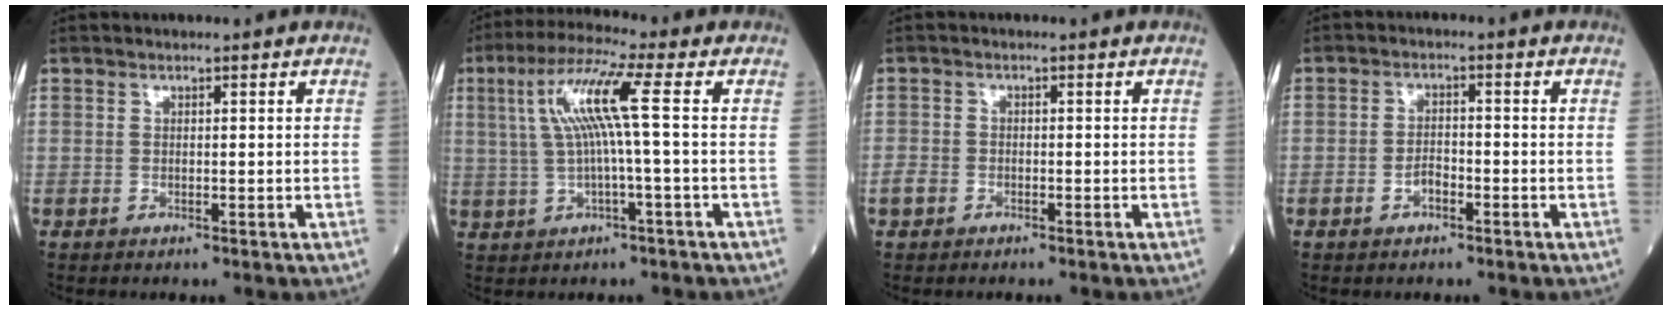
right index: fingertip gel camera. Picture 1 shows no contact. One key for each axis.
{"total": 9.0, "fx": 1.4, "fy": -0.7, "fz": 8.8, "tx": -0.180, "ty": 0.020, "tz": 0.030}
{"total": 2.0, "fx": -1.3, "fy": 1.4, "fz": 0.7, "tx": -0.018, "ty": 0.004, "tz": -0.022}
{"total": 2.5, "fx": -1.3, "fy": 1.3, "fz": 1.7, "tx": -0.030, "ty": 0.005, "tz": -0.025}